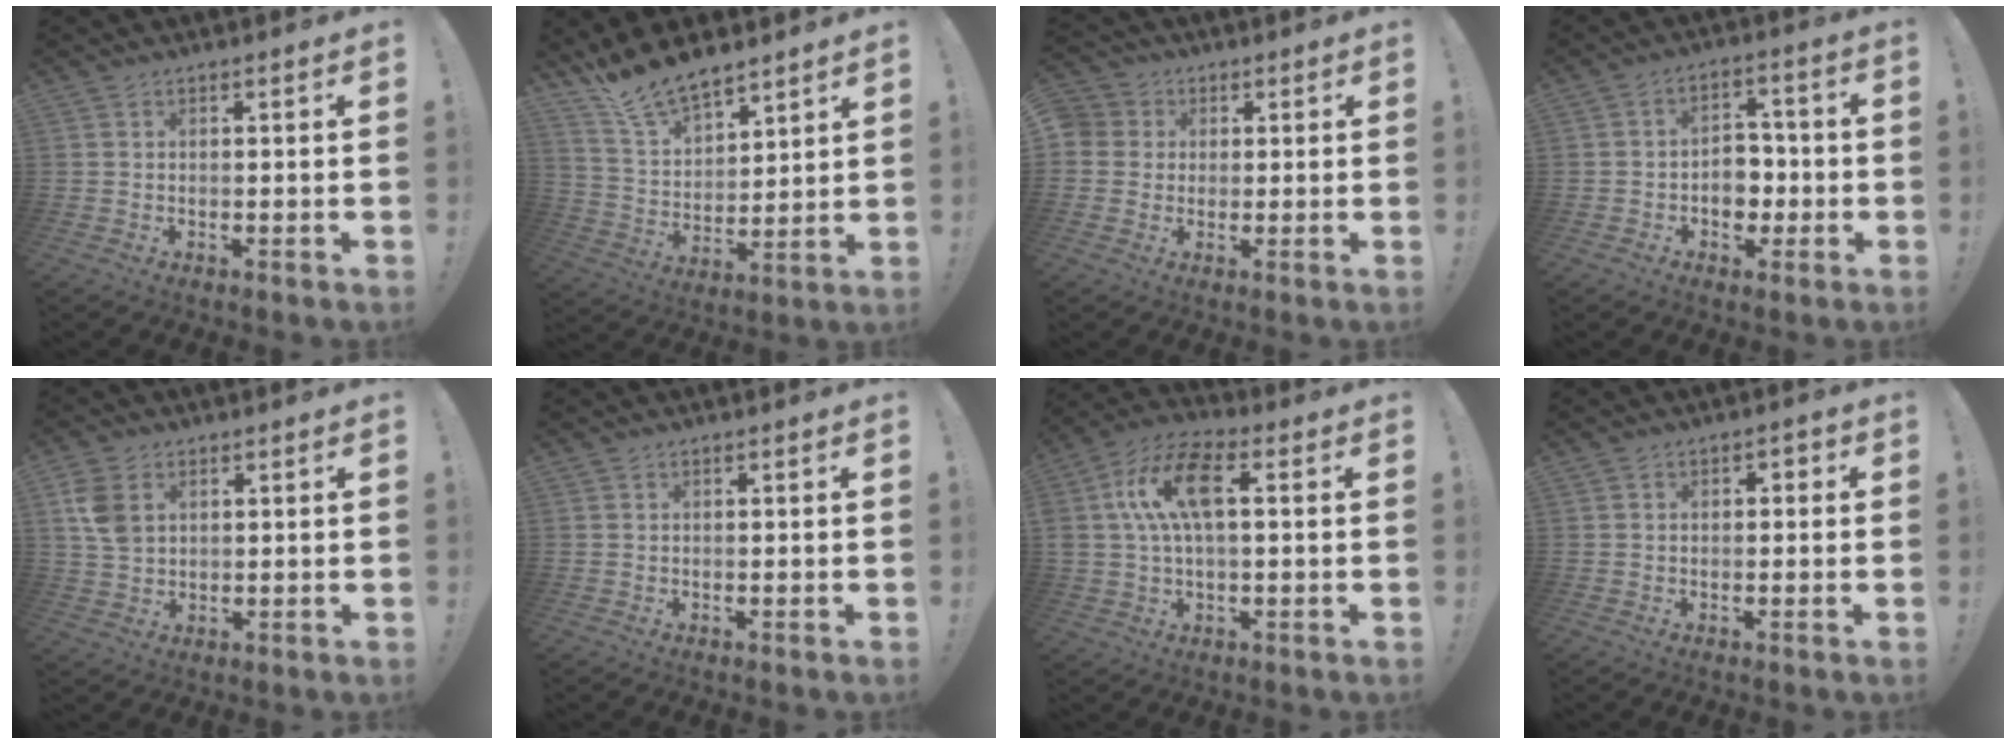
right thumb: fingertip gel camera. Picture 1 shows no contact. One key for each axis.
{"total": 12.8, "fx": 11.3, "fy": 4.0, "fz": 4.5, "tx": -0.099, "ty": -0.082, "tz": 0.212}
{"total": 5.6, "fx": 0.8, "fy": 5.4, "fz": 1.3, "tx": -0.026, "ty": -0.001, "tz": 0.016}
{"total": 8.4, "fx": -1.4, "fy": 6.8, "fz": 4.6, "tx": -0.055, "ty": 0.011, "tz": -0.020}
{"total": 7.8, "fx": 2.7, "fy": 5.6, "fz": 4.7, "tx": -0.083, "ty": -0.006, "tz": 0.052}
{"total": 0.0}
{"total": 13.6, "fx": 2.6, "fy": 7.2, "fz": 11.3, "tx": -0.216, "ty": 0.018, "tz": 0.049}
{"total": 1.9, "fx": -0.7, "fy": 1.4, "fz": 1.0, "tx": -0.006, "ty": 0.005, "tz": -0.017}